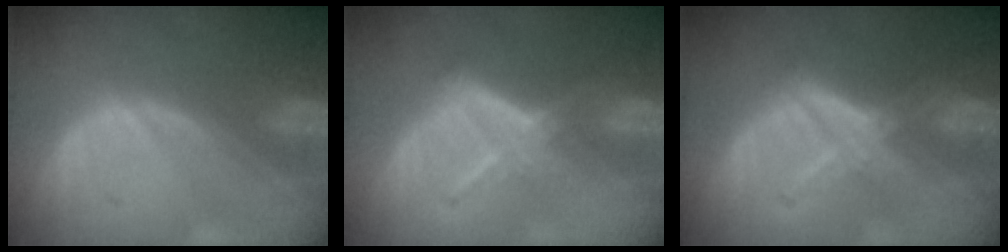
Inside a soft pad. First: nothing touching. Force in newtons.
{"total": 5.9, "press": 5.1, "slide": 3.0}
{"total": 5.8, "press": 5.5, "slide": 1.8}